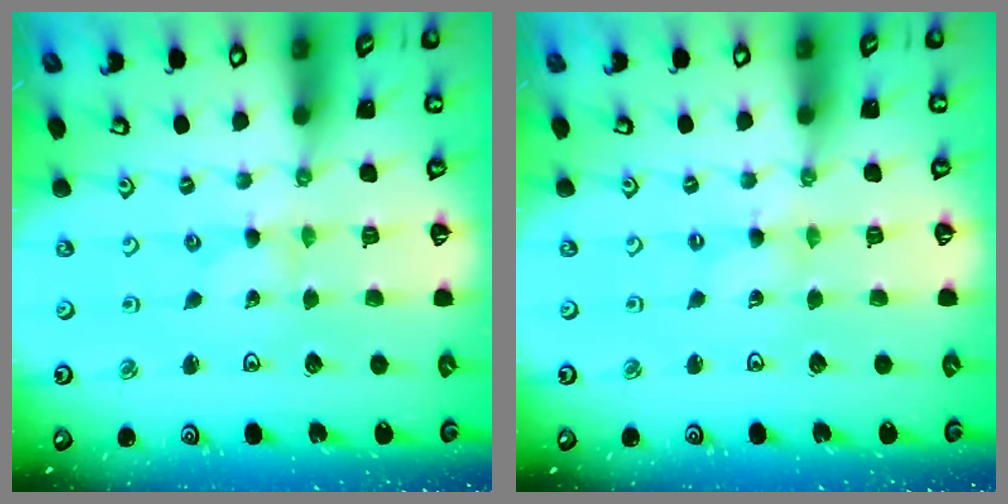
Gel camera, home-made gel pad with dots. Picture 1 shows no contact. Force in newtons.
{"total": 0.0}